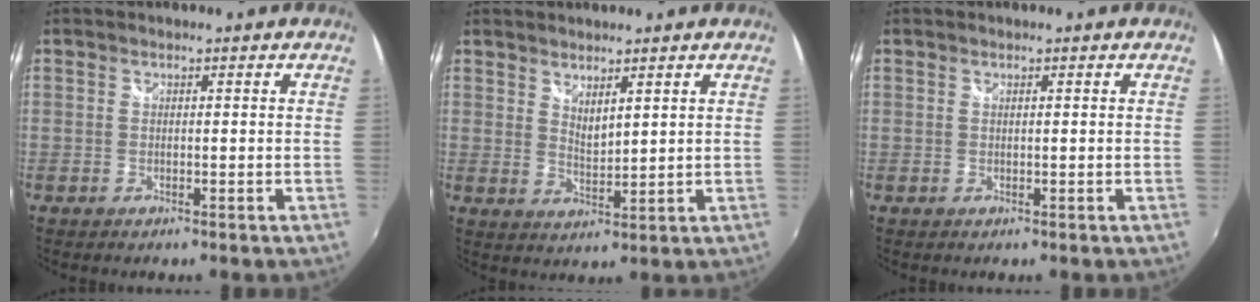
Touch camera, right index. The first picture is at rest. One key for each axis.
{"total": 3.6, "fx": 2.8, "fy": 1.1, "fz": 2.0, "tx": -0.032, "ty": -0.006, "tz": 0.049}
{"total": 0.0}